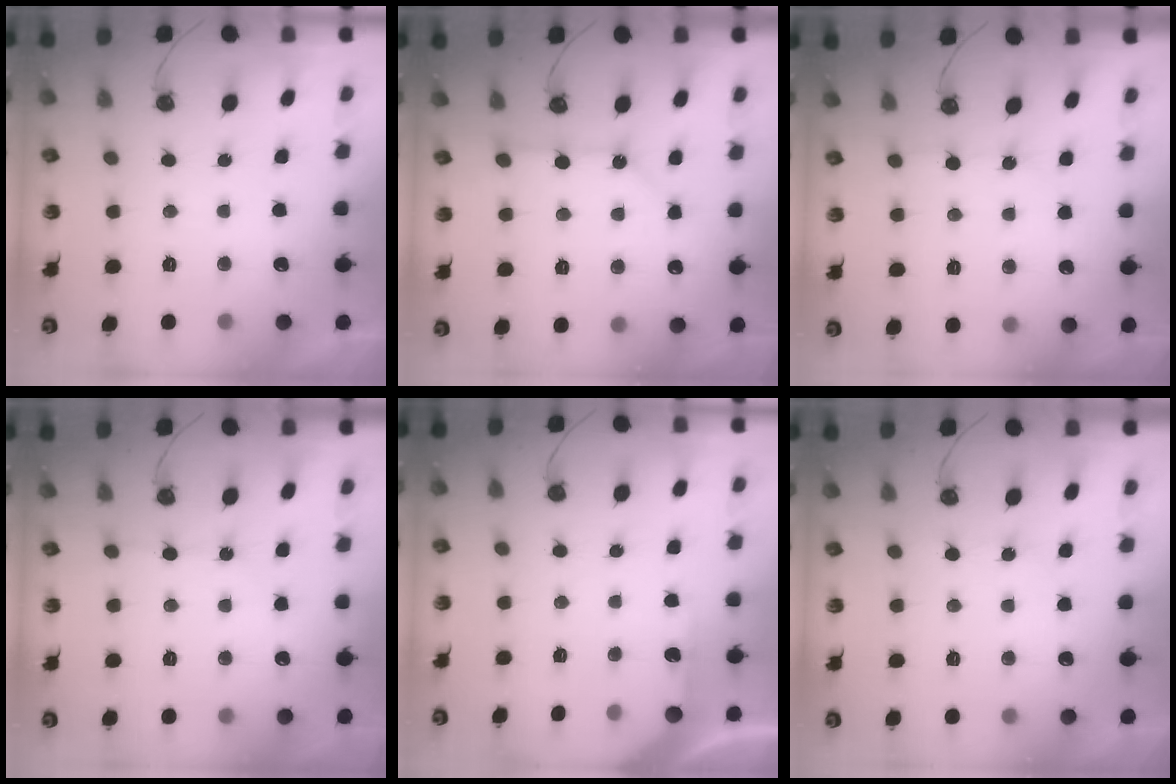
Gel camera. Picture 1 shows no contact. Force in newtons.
{"total": 2.8, "press": 2.8, "slide": 0.1}
{"total": 2.2, "press": 2.1, "slide": 0.3}
{"total": 2.6, "press": 2.6, "slide": 0.3}
{"total": 4.5, "press": 4.5, "slide": 0.3}
{"total": 3.1, "press": 3.1, "slide": 0.5}